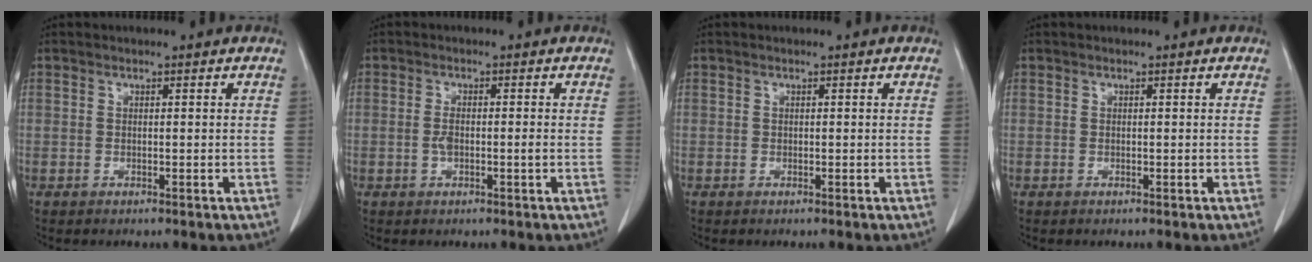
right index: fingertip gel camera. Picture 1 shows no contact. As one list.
[{"total": 2.2, "force": [-0.4, 0.6, 2.1], "torque": [-0.046, 0.004, -0.004]}, {"total": 0.0}, {"total": 0.0}]